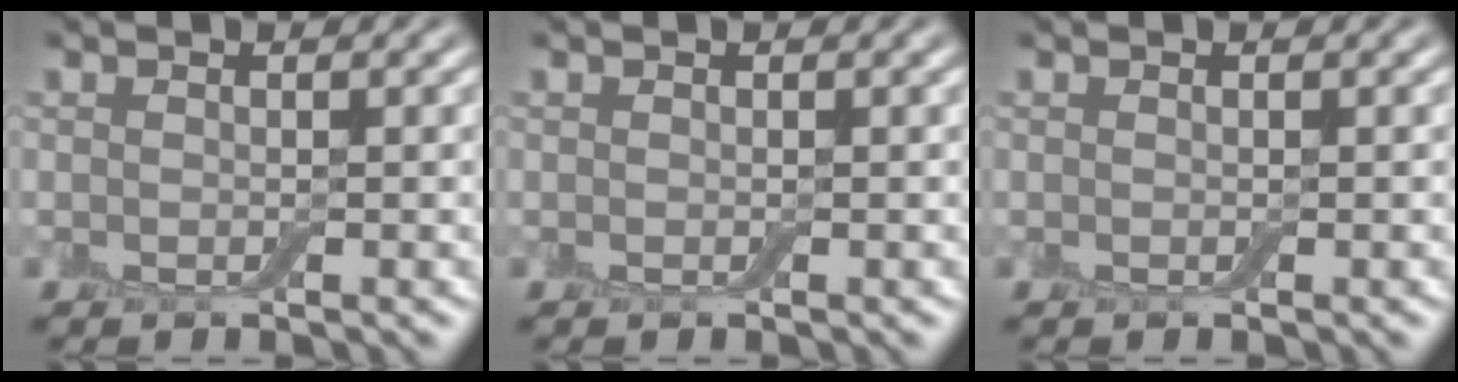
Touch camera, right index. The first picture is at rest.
{"total": 0.0}
{"total": 0.0}